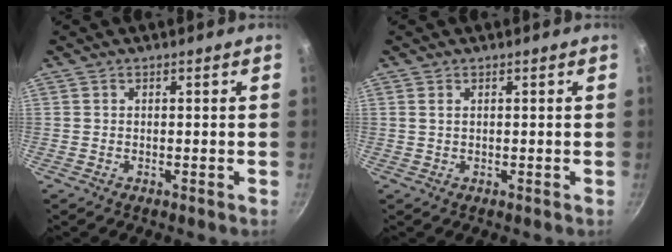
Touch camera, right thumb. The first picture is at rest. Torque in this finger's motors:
{"motor_torque": [-0.45, -0.01, 0.41, -0.11, 0.10]}